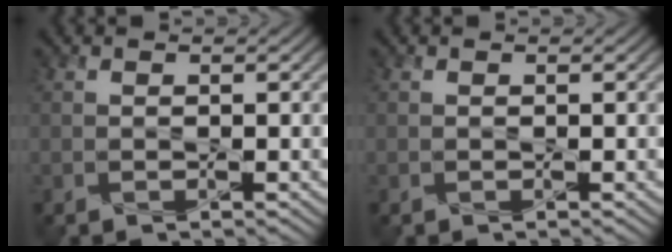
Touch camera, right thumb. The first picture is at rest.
{"total": 0.0}